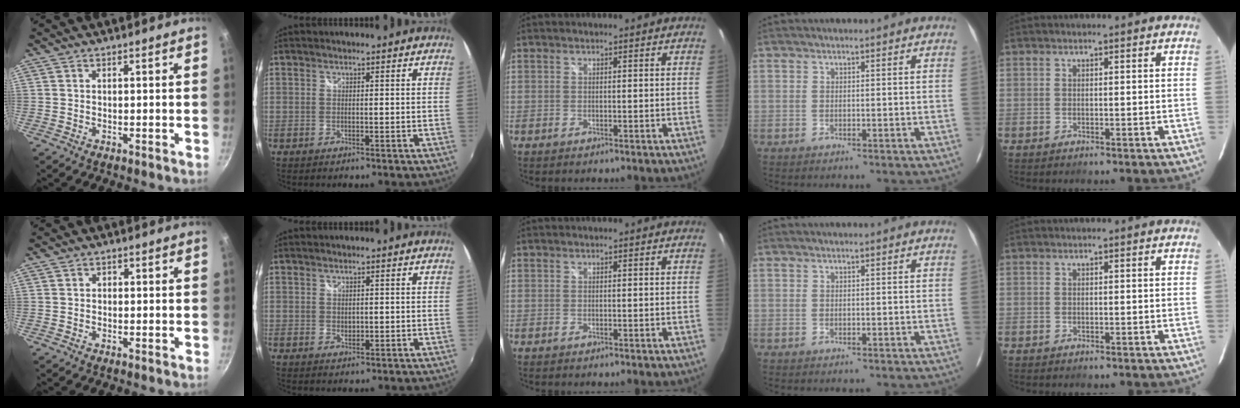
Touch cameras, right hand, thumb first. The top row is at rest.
{"thumb": {"total": 0.9, "force": [0.0, 0.9, 0.3], "torque": [-0.001, 0.003, -0.001]}, "index": {"total": 1.2, "force": [0.2, 1.1, 0.5], "torque": [-0.006, -0.001, 0.004]}}